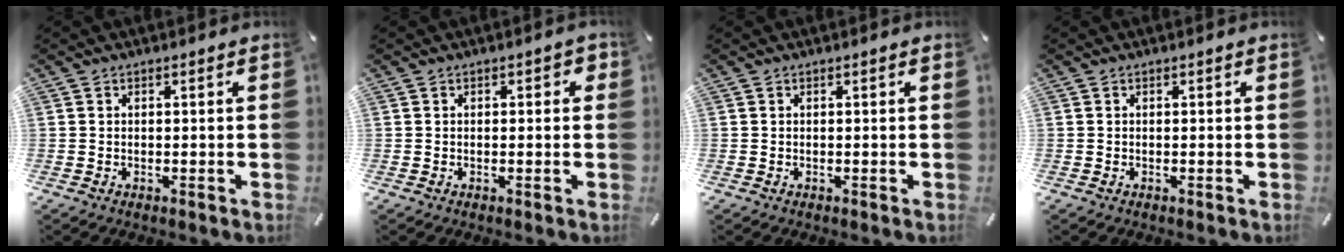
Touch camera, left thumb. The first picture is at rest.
{"total": 1.0, "force": [-0.1, 0.7, 0.7], "torque": [-0.004, 0.000, -0.005]}
{"total": 0.0}
{"total": 0.0}